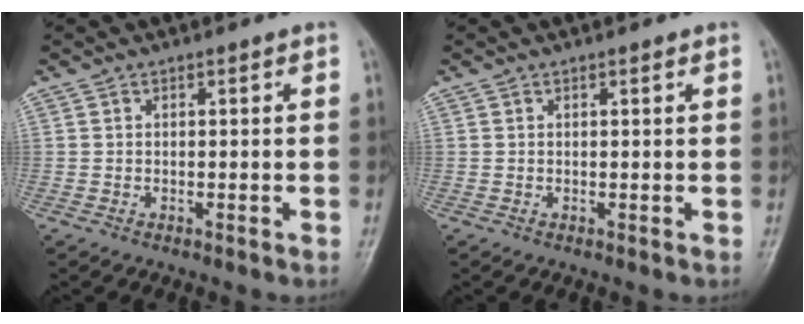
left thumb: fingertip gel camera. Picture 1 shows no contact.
{"total": 0.5, "force": [0.3, 0.1, 0.4], "torque": [-0.007, -0.001, 0.004]}